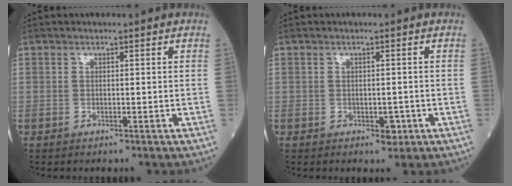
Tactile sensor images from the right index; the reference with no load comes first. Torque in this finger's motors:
{"motor_torque": [0.16, 0.03, 0.06, 0.03]}